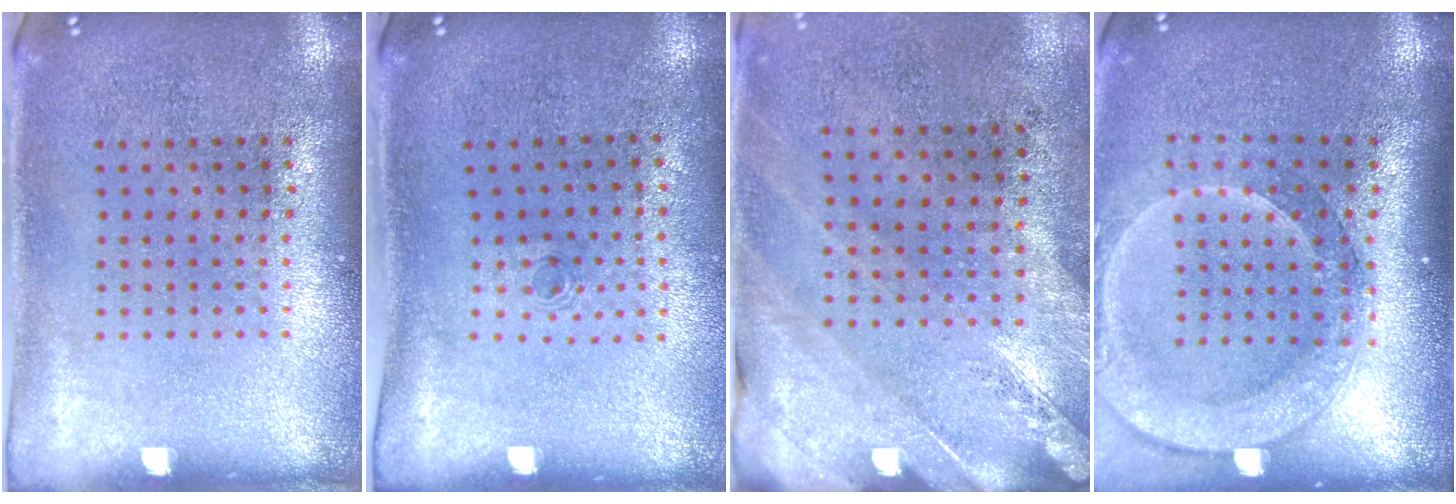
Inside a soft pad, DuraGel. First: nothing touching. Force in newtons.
{"total": 0.6, "press": 0.3, "slide": 0.5}
{"total": 2.5, "press": 2.0, "slide": 1.4}
{"total": 2.3, "press": 1.8, "slide": 1.4}